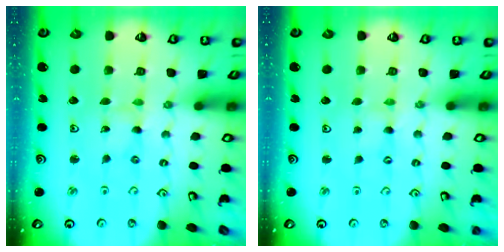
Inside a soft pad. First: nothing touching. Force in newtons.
{"total": 0.7, "press": 0.7, "slide": 0.1}